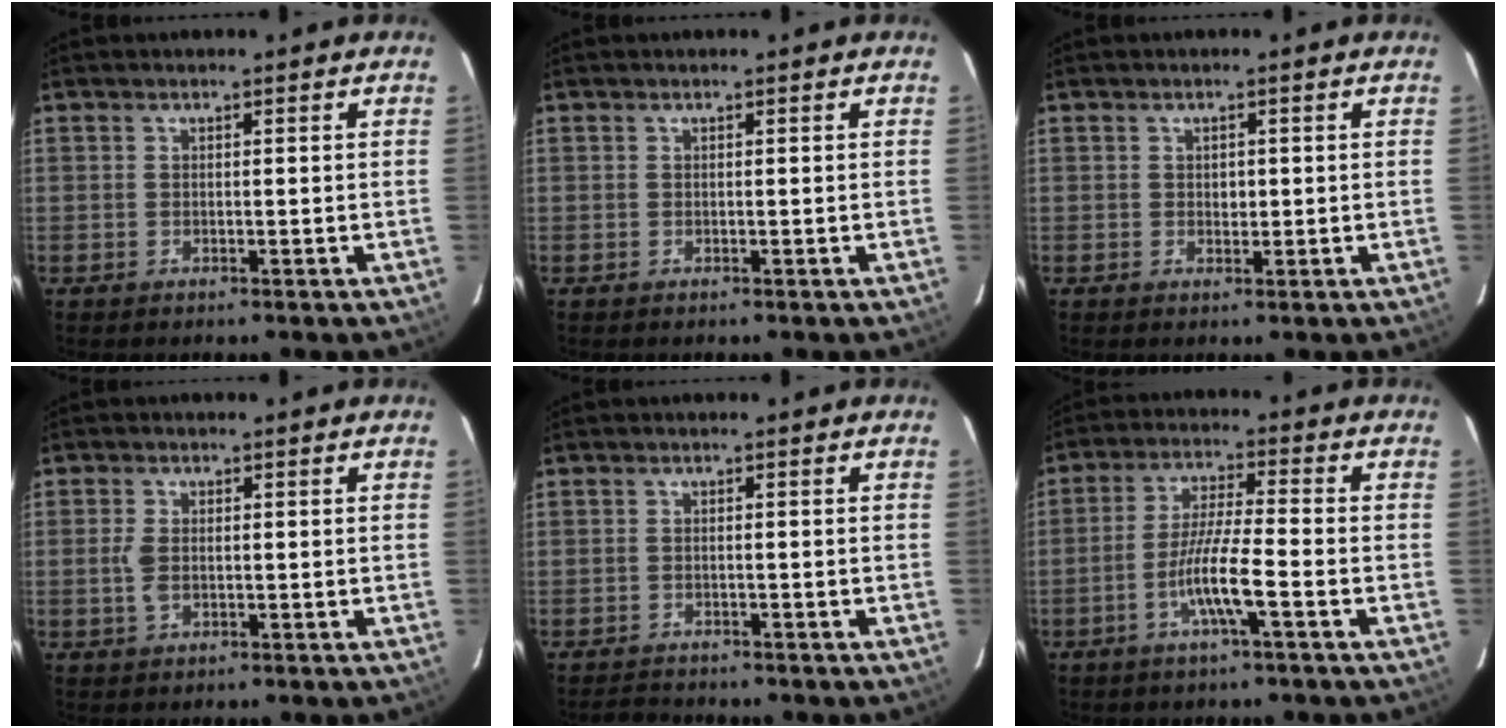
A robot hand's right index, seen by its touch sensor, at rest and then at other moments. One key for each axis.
{"total": 0.0}
{"total": 1.3, "fx": 0.1, "fy": 0.9, "fz": 0.9, "tx": -0.013, "ty": 0.000, "tz": 0.003}
{"total": 2.8, "fx": -0.2, "fy": 1.5, "fz": 2.4, "tx": -0.059, "ty": 0.004, "tz": -0.003}
{"total": 1.8, "fx": -1.7, "fy": 0.5, "fz": 0.1, "tx": -0.004, "ty": -0.007, "tz": -0.025}
{"total": 8.0, "fx": -3.1, "fy": 0.0, "fz": 7.4, "tx": -0.142, "ty": -0.002, "tz": -0.062}